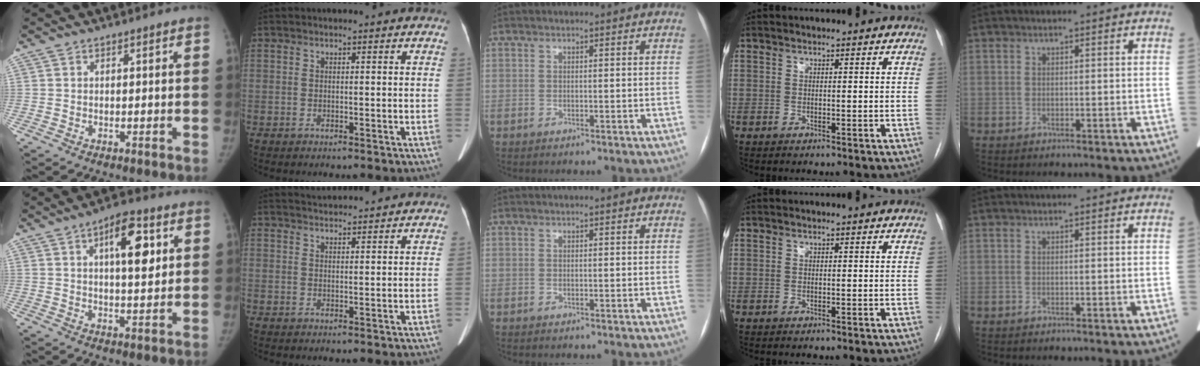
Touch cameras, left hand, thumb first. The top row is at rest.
{"thumb": {"total": 10.5, "force": [3.6, 4.3, 8.9], "torque": [-0.109, -0.008, 0.052]}, "index": {"total": 4.6, "force": [4.5, -0.1, 0.6], "torque": [-0.017, 0.027, 0.068]}}